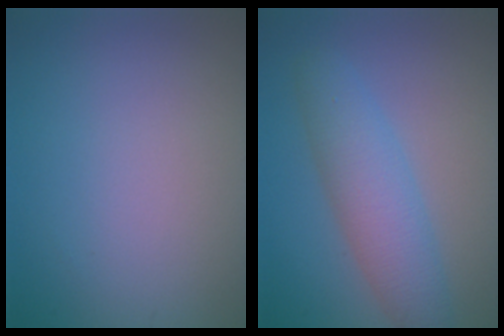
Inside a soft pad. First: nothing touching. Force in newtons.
{"total": 4.6, "press": 4.6, "slide": 0.1}